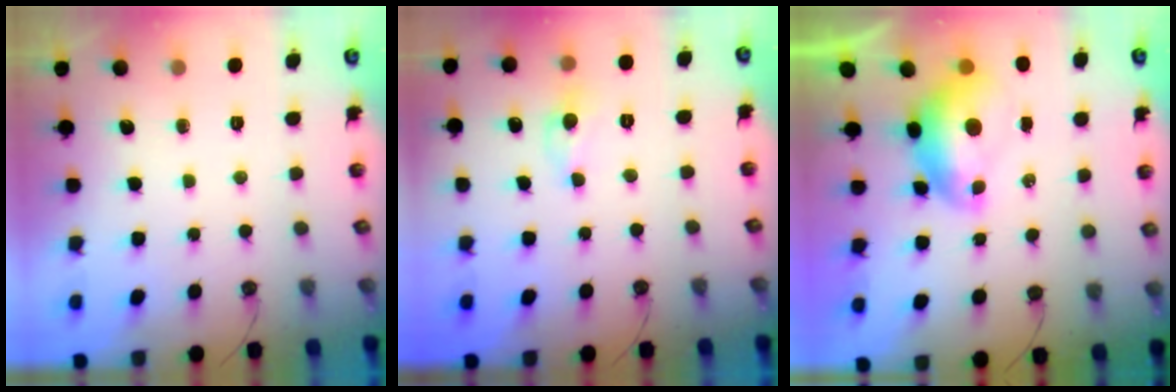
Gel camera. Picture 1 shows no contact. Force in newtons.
{"total": 0.0}
{"total": 1.7, "press": 1.5, "slide": 0.6}